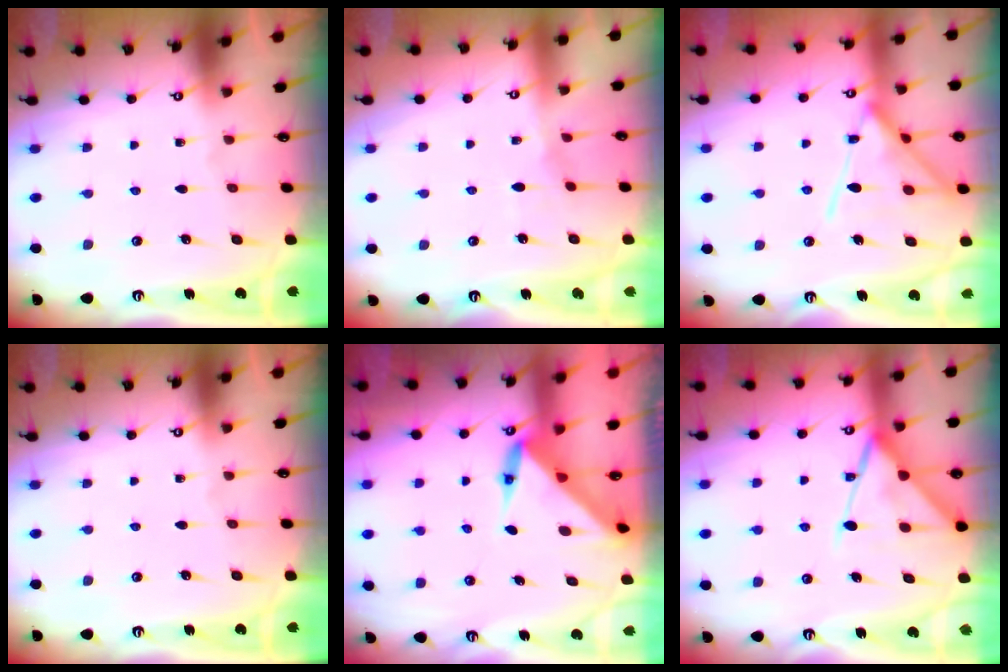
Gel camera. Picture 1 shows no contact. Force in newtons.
{"total": 4.7, "press": 4.7, "slide": 0.7}
{"total": 15.1, "press": 15.0, "slide": 1.0}
{"total": 0.0}
{"total": 5.5, "press": 5.5, "slide": 0.3}
{"total": 13.5, "press": 13.5, "slide": 1.2}